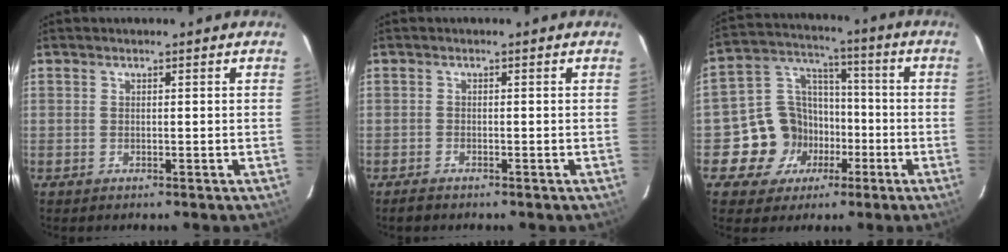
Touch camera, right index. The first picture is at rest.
{"total": 1.6, "force": [-1.4, 0.5, 0.5], "torque": [-0.017, -0.001, -0.026]}
{"total": 12.7, "force": [-4.7, 11.2, 3.6], "torque": [-0.087, 0.049, -0.061]}